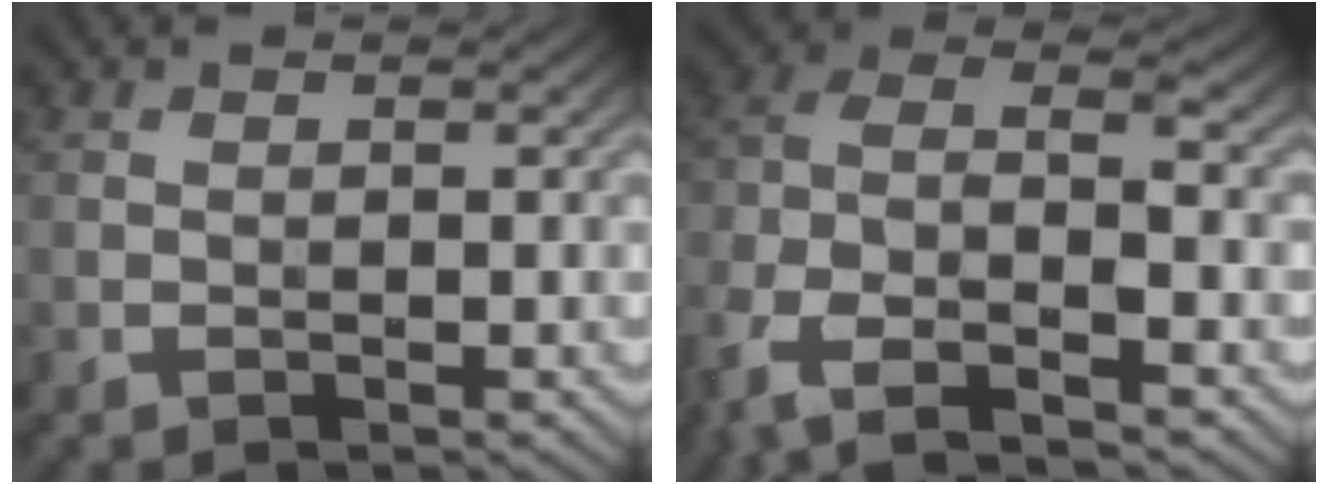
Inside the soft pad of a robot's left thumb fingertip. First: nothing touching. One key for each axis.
{"total": 10.8, "fx": -6.2, "fy": 4.2, "fz": 7.7, "tx": -0.168, "ty": -0.007, "tz": -0.133}